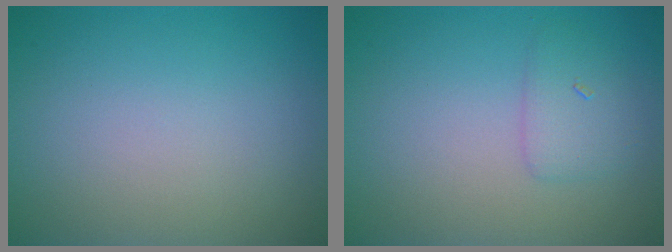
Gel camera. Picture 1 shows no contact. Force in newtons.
{"total": 1.8, "press": 1.8, "slide": 0.1}